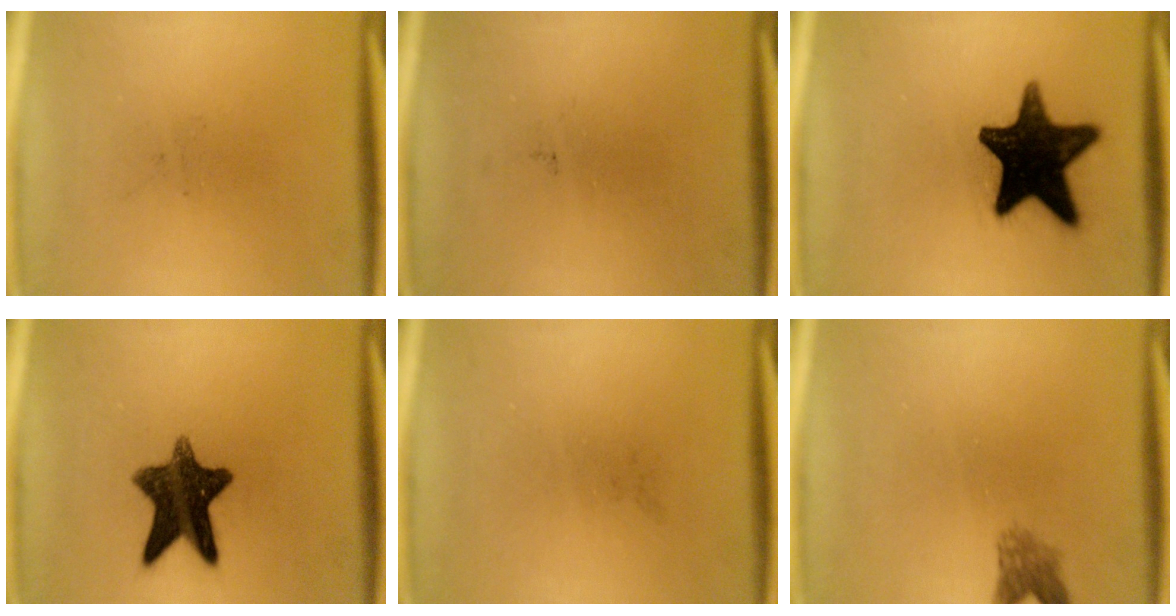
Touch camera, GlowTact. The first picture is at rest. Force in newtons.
{"total": 0.0}
{"total": 18.0}
{"total": 11.8}
{"total": 0.0}
{"total": 2.4}